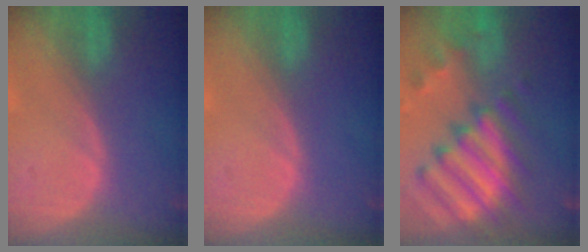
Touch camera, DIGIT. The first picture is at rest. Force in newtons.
{"total": 0.0}
{"total": 12.4, "press": 10.7, "slide": 6.2}